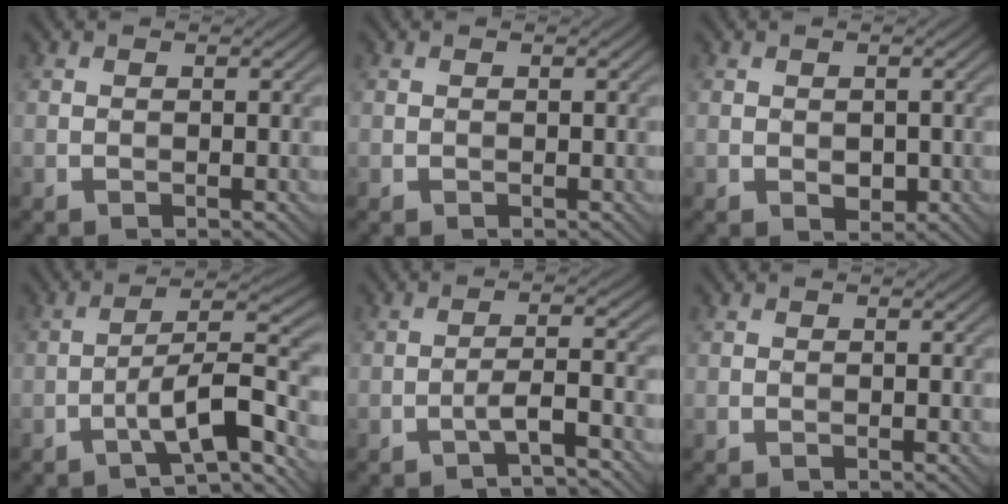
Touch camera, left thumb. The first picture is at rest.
{"total": 0.0}
{"total": 1.5, "force": [-0.2, 1.1, 1.0], "torque": [-0.021, -0.008, -0.001]}
{"total": 9.4, "force": [-5.3, 2.2, 7.5], "torque": [-0.113, 0.018, -0.096]}
{"total": 3.8, "force": [-2.4, 0.4, 2.9], "torque": [-0.053, 0.014, -0.054]}
{"total": 0.0}